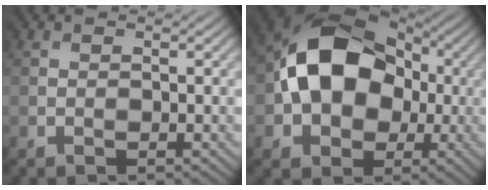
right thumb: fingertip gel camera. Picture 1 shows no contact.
{"total": 12.7, "force": [0.8, 10.1, 7.7], "torque": [-0.105, 0.013, 0.008]}